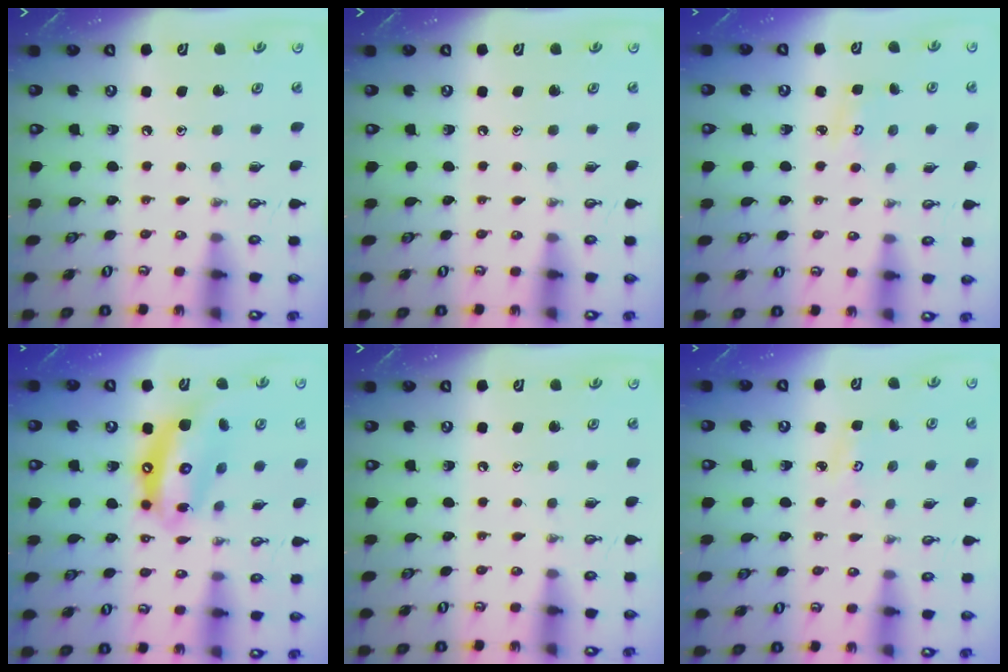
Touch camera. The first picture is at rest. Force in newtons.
{"total": 0.0}
{"total": 2.6, "press": 2.6, "slide": 0.3}
{"total": 14.1, "press": 14.1, "slide": 1.4}
{"total": 0.0}
{"total": 2.9, "press": 2.9, "slide": 0.4}